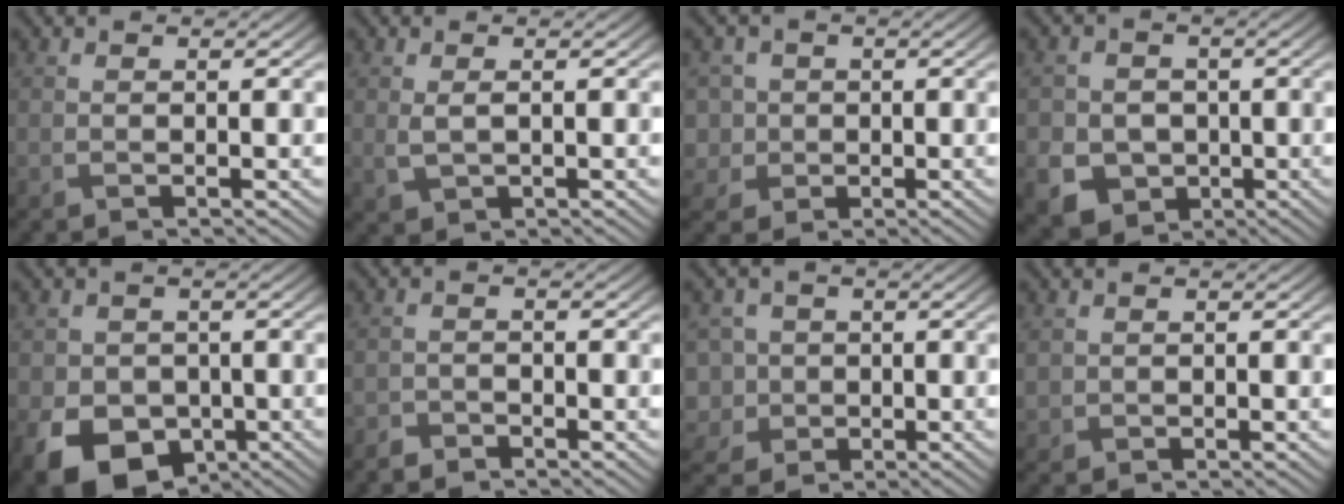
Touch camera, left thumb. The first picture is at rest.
{"total": 2.0, "force": [0.4, 1.1, 1.6], "torque": [-0.044, -0.007, 0.014]}
{"total": 5.2, "force": [-0.3, 5.1, 1.2], "torque": [-0.054, 0.009, -0.026]}
{"total": 7.8, "force": [-2.2, 7.1, 2.5], "torque": [-0.069, -0.016, -0.063]}
{"total": 9.5, "force": [-3.7, 7.5, 4.6], "torque": [-0.089, -0.036, -0.069]}
{"total": 1.8, "force": [-1.6, 0.7, 0.2], "torque": [-0.004, -0.002, -0.037]}
{"total": 7.0, "force": [-1.7, 6.4, 2.2], "torque": [-0.081, -0.001, -0.059]}
{"total": 1.2, "force": [0.3, 1.1, 0.2], "torque": [-0.008, -0.006, 0.005]}